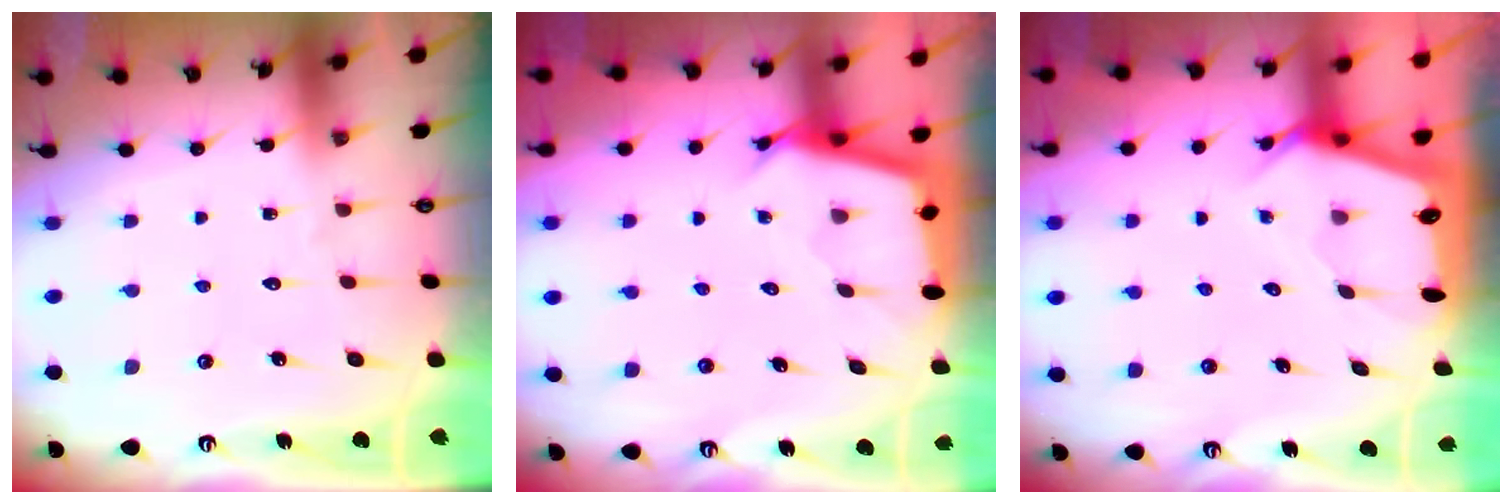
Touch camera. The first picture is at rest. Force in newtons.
{"total": 2.8, "press": 2.8, "slide": 0.3}
{"total": 2.7, "press": 2.7, "slide": 0.1}